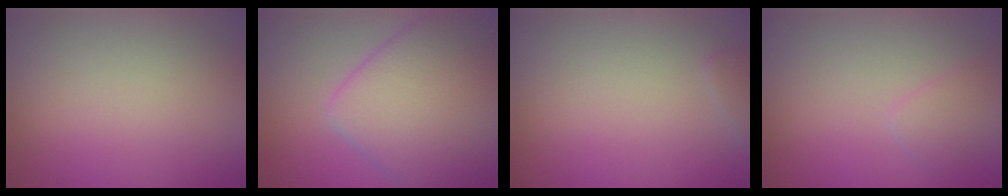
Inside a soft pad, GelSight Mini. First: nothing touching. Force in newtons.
{"total": 7.8, "press": 7.8, "slide": 0.2}
{"total": 0.6, "press": 0.6, "slide": 0.1}
{"total": 1.1, "press": 1.1, "slide": 0.1}